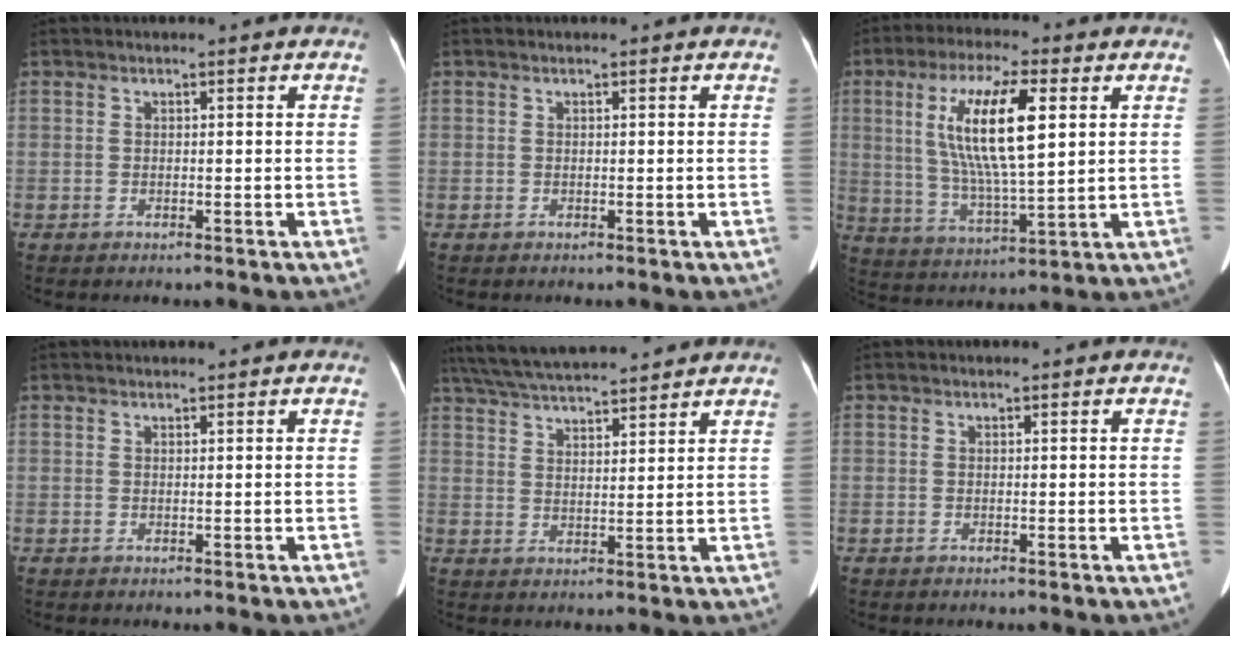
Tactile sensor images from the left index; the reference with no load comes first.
{"total": 0.0}
{"total": 13.2, "force": [3.3, 2.2, 12.6], "torque": [-0.247, -0.002, 0.065]}
{"total": 2.4, "force": [2.2, 0.0, 0.9], "torque": [-0.011, 0.014, 0.027]}
{"total": 13.9, "force": [12.7, 1.0, 5.6], "torque": [-0.106, 0.027, 0.204]}
{"total": 0.0}